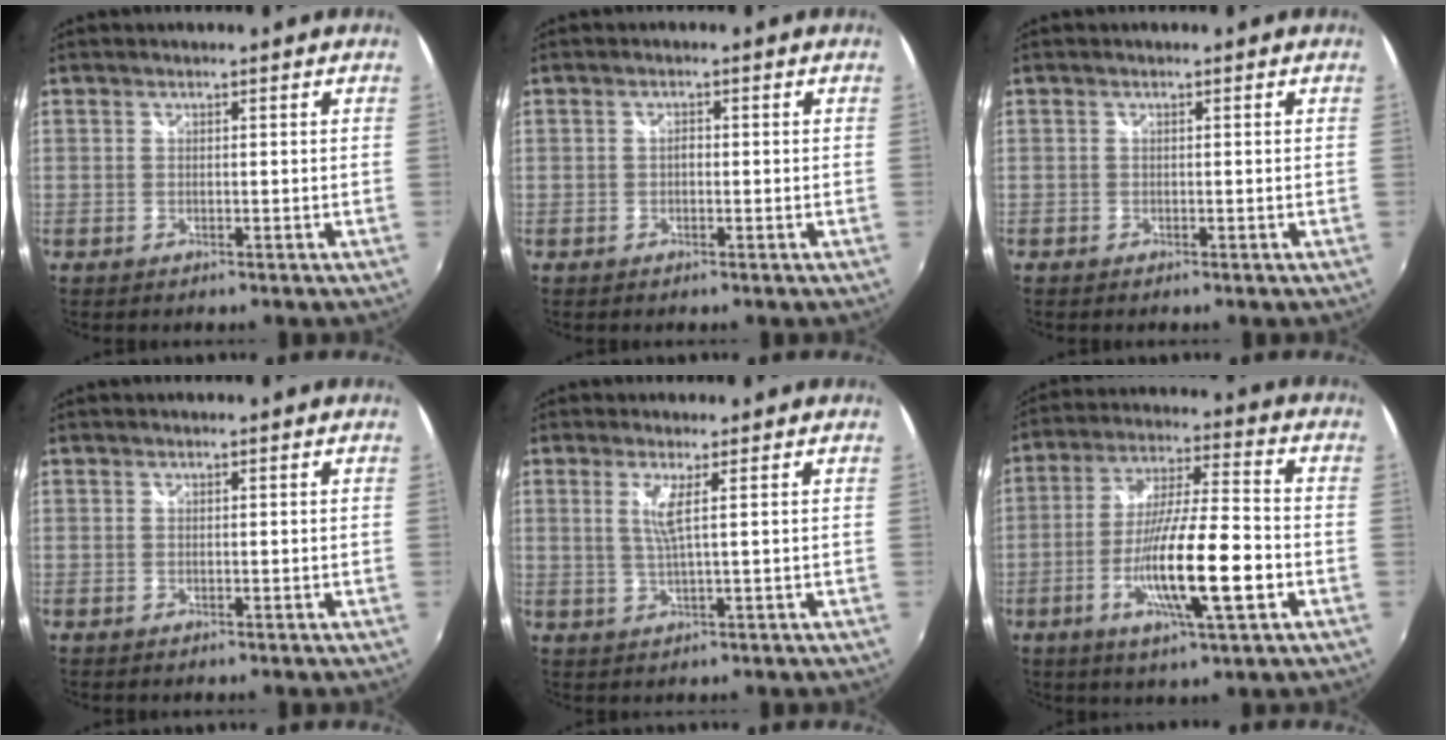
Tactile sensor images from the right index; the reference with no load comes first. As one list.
[{"total": 1.0, "force": [-0.3, 0.7, 0.6], "torque": [-0.010, 0.003, -0.007]}, {"total": 0.0}, {"total": 0.0}, {"total": 3.3, "force": [1.0, -0.6, 3.1], "torque": [-0.060, -0.005, 0.020]}, {"total": 15.6, "force": [-5.1, 2.0, 14.6], "torque": [-0.277, -0.014, -0.089]}]